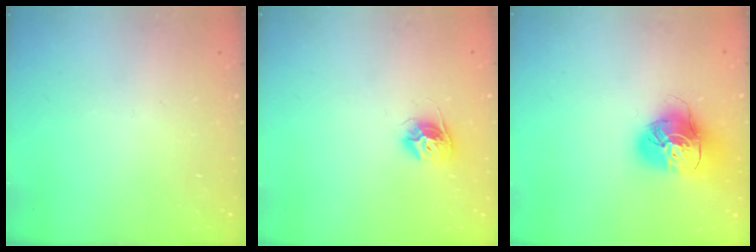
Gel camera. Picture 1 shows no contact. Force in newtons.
{"total": 9.6, "press": 9.6, "slide": 0.6}
{"total": 16.2, "press": 16.1, "slide": 2.0}